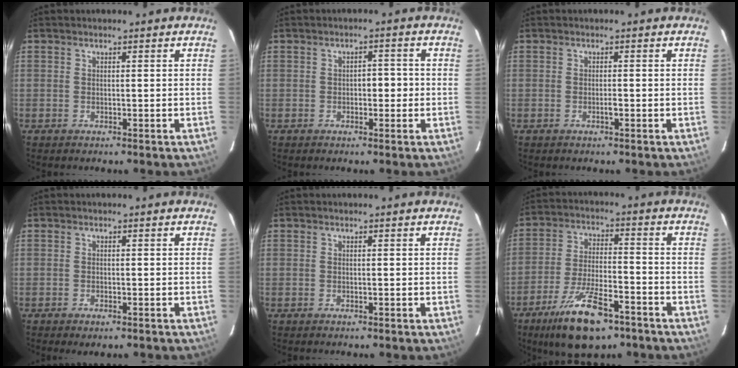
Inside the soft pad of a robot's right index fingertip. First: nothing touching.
{"total": 2.6, "force": [-0.4, 1.4, 2.2], "torque": [-0.026, 0.009, -0.006]}
{"total": 0.7, "force": [-0.3, 0.0, 0.6], "torque": [-0.014, 0.001, -0.004]}
{"total": 1.9, "force": [-1.3, 0.6, 1.2], "torque": [-0.017, -0.003, -0.015]}
{"total": 0.0}
{"total": 12.8, "force": [-8.2, 3.4, 9.2], "torque": [-0.174, -0.018, -0.142]}